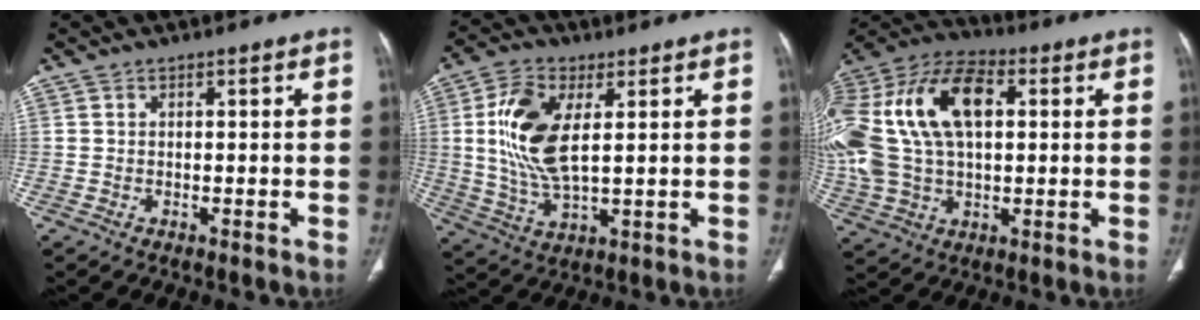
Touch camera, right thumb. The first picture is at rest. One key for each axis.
{"total": 13.3, "fx": 2.7, "fy": 6.2, "fz": 11.4, "tx": -0.236, "ty": -0.010, "tz": 0.058}
{"total": 28.2, "fx": 5.6, "fy": 16.5, "fz": 22.2, "tx": -0.492, "ty": 0.037, "tz": 0.105}